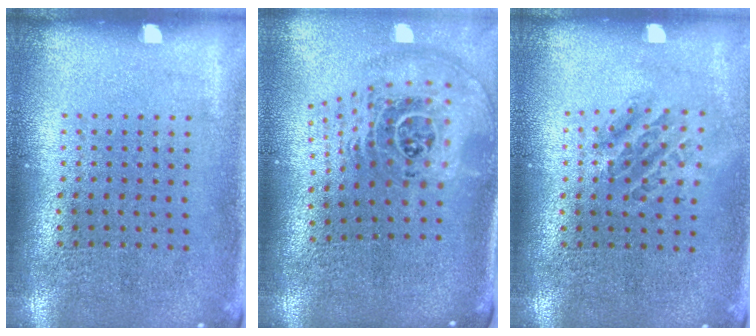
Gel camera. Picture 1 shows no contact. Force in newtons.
{"total": 2.7, "press": 1.8, "slide": 1.9}
{"total": 1.1, "press": 1.0, "slide": 0.4}